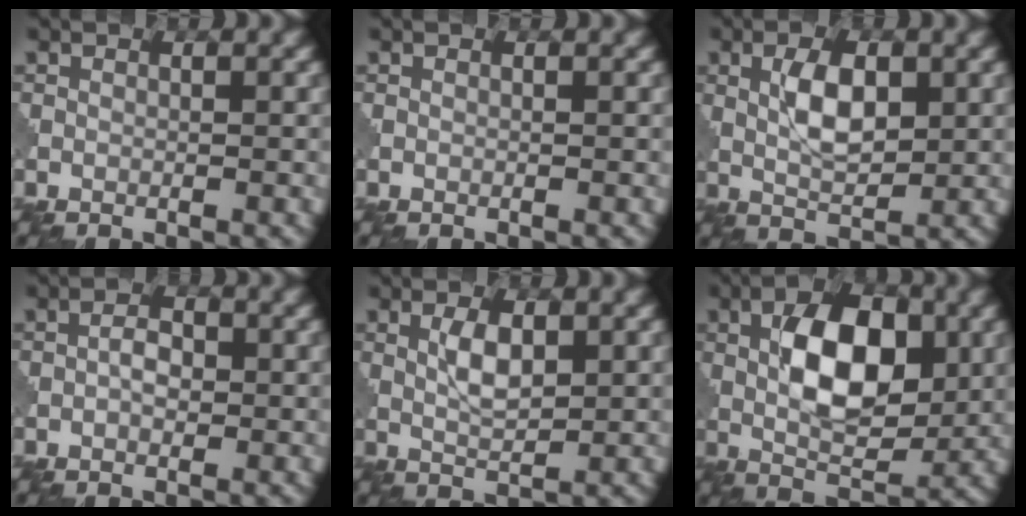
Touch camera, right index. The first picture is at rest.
{"total": 0.0}
{"total": 4.0, "force": [1.3, 1.8, 3.3], "torque": [-0.069, 0.001, 0.028]}
{"total": 1.6, "force": [0.0, 1.0, 1.3], "torque": [-0.023, 0.004, 0.000]}
{"total": 2.7, "force": [1.3, 1.0, 2.1], "torque": [-0.048, 0.001, 0.028]}
{"total": 8.4, "force": [1.8, 4.3, 6.9], "torque": [-0.115, 0.006, 0.031]}